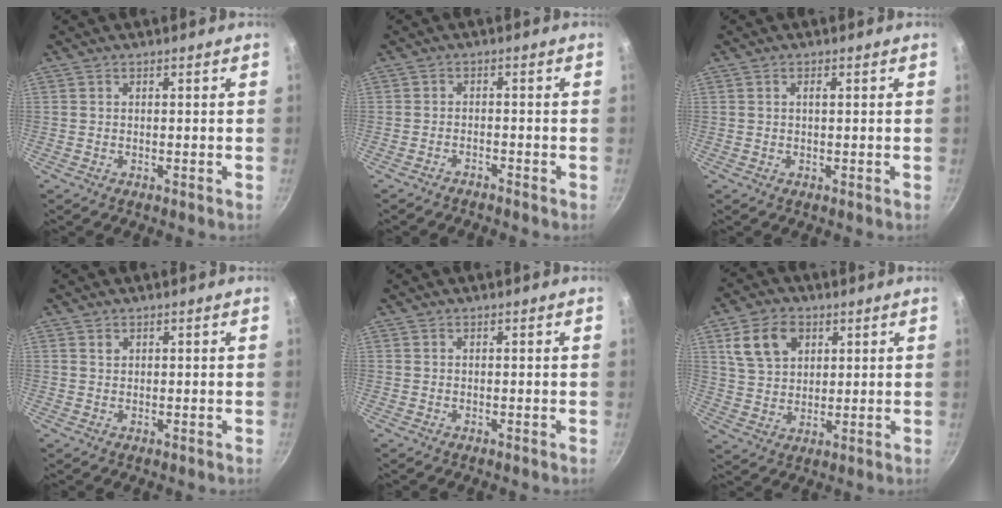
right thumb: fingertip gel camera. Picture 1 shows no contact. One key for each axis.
{"total": 1.8, "fx": -1.7, "fy": 0.3, "fz": 0.2, "tx": -0.007, "ty": 0.024, "tz": -0.027}
{"total": 0.8, "fx": 0.2, "fy": 0.1, "fz": 0.8, "tx": -0.013, "ty": 0.001, "tz": 0.004}
{"total": 0.8, "fx": 0.5, "fy": 0.5, "fz": 0.3, "tx": -0.005, "ty": 0.000, "tz": 0.009}
{"total": 0.0}
{"total": 9.9, "fx": 4.0, "fy": 7.2, "fz": 5.5, "tx": -0.084, "ty": -0.001, "tz": 0.077}